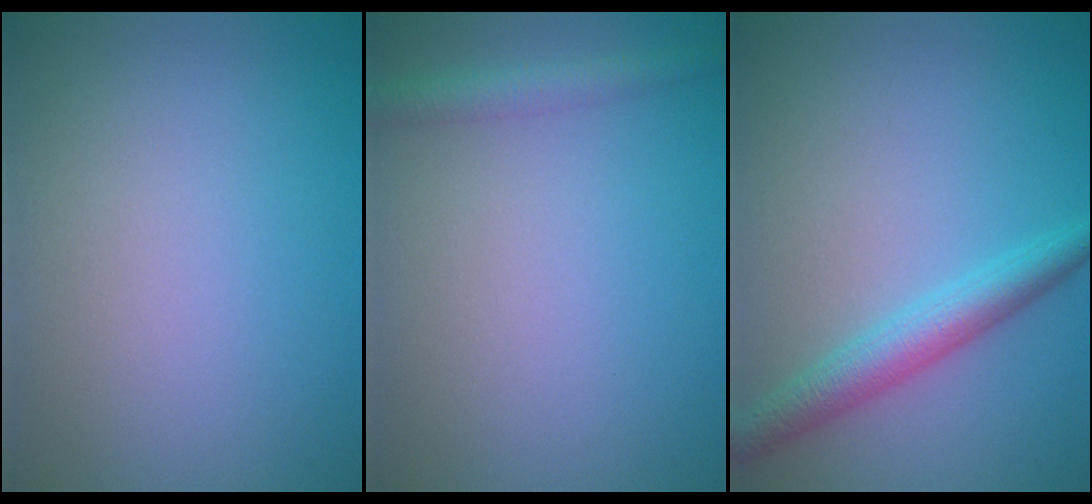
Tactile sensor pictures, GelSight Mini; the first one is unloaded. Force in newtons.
{"total": 2.2, "press": 2.2, "slide": 0.1}
{"total": 3.6, "press": 3.6, "slide": 0.1}